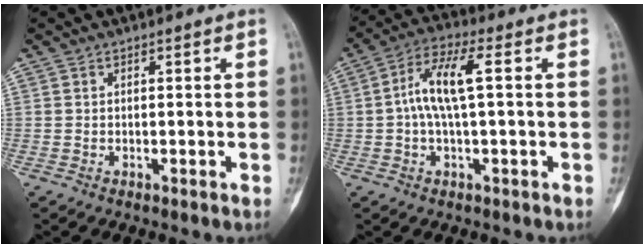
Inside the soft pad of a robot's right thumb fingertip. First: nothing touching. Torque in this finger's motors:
{"motor_torque": [0.13, 0.13, 0.58, -0.54, 0.09]}